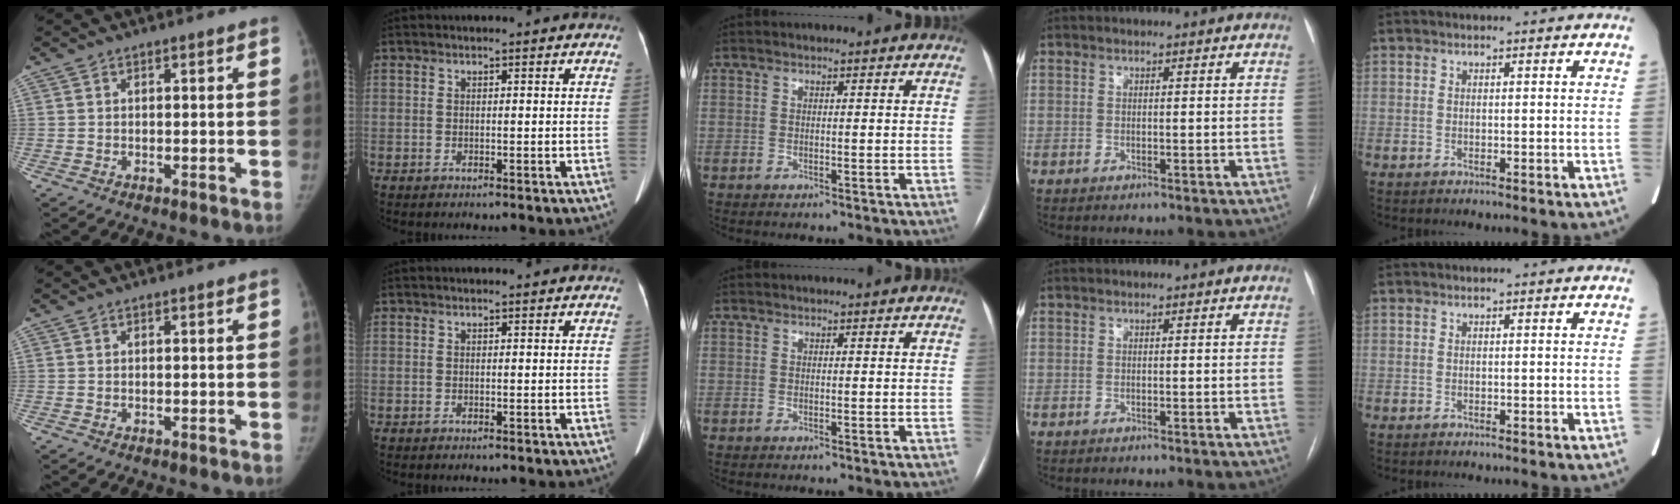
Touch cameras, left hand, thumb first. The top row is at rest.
{}